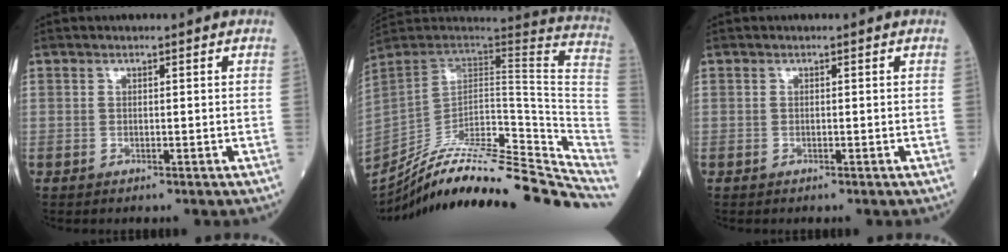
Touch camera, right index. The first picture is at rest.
{"total": 29.7, "force": [-26.8, 3.5, 12.3], "torque": [-0.101, 0.000, -0.377]}
{"total": 0.0}